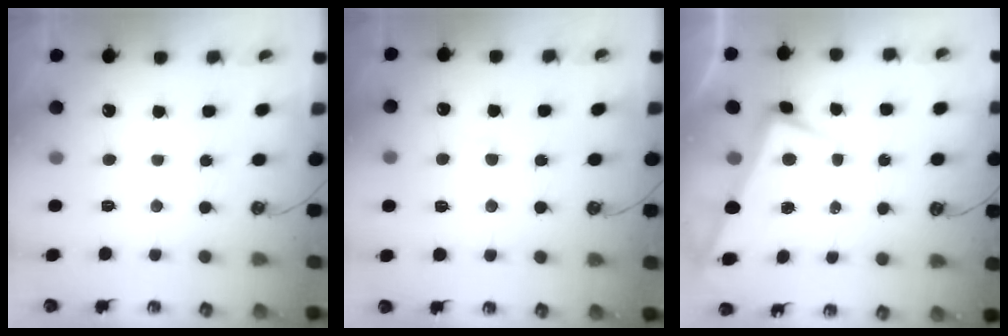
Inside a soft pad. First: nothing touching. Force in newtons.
{"total": 3.0, "press": 2.9, "slide": 0.7}
{"total": 1.9, "press": 1.8, "slide": 0.6}